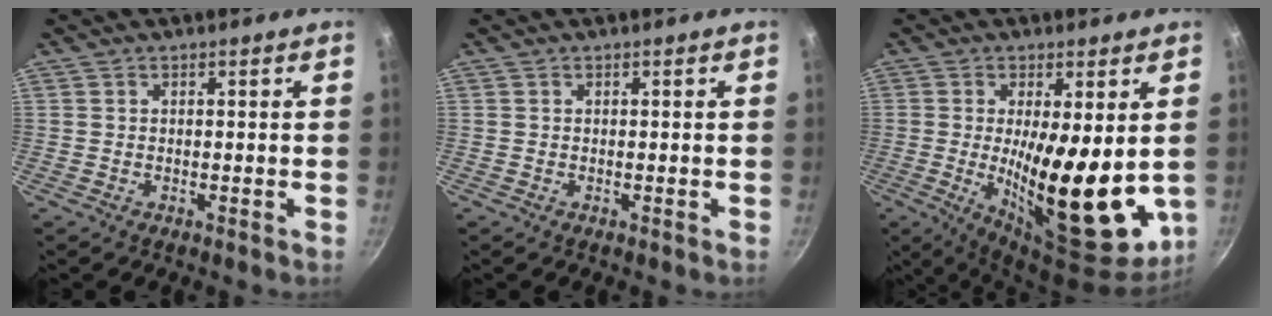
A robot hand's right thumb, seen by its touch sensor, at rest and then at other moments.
{"total": 0.0}
{"total": 18.9, "force": [-0.3, 6.7, 17.6], "torque": [-0.252, -0.029, 0.008]}